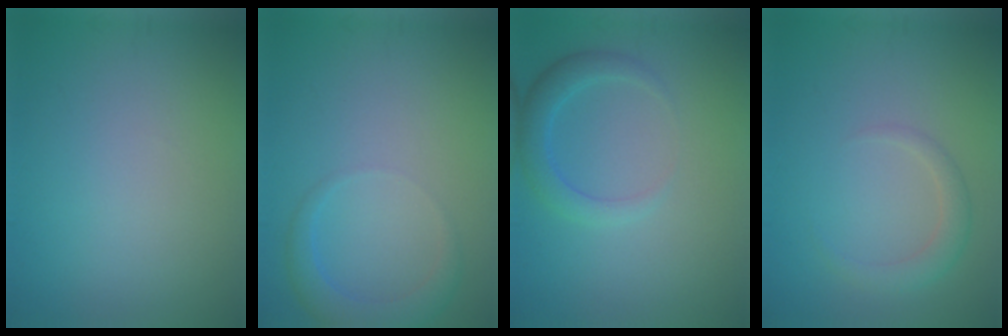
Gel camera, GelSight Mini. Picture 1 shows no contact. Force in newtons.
{"total": 2.7, "press": 2.6, "slide": 0.3}
{"total": 2.6, "press": 2.6, "slide": 0.2}
{"total": 1.9, "press": 1.9, "slide": 0.2}